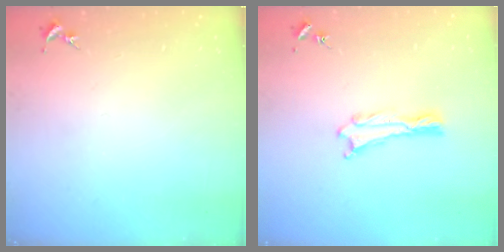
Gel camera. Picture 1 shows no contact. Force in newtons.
{"total": 0.0}